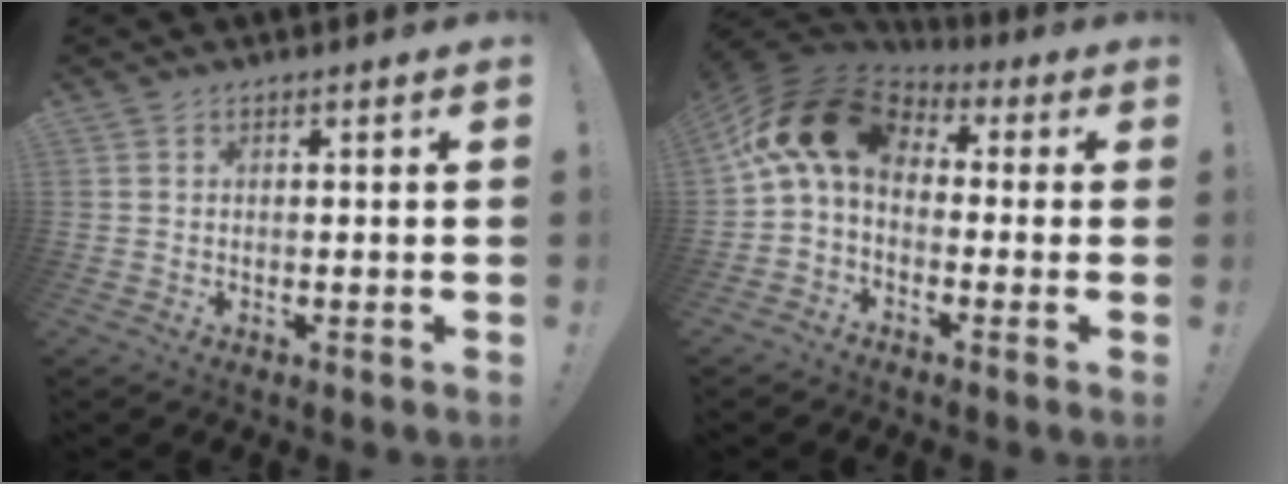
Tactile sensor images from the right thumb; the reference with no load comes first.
{"total": 15.9, "force": [3.0, 9.6, 12.3], "torque": [-0.231, 0.006, 0.059]}